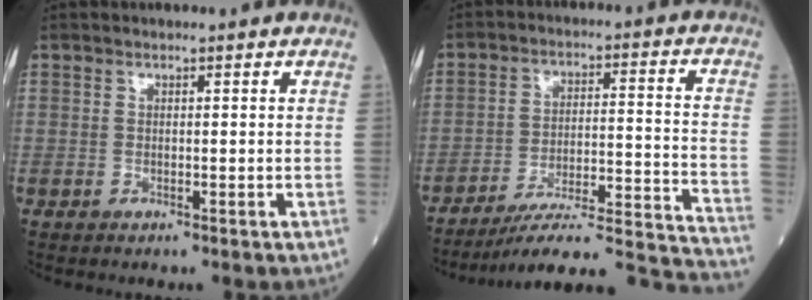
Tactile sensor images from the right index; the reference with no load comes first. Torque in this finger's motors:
{"motor_torque": [-0.01, -0.43, 0.19, 0.06]}